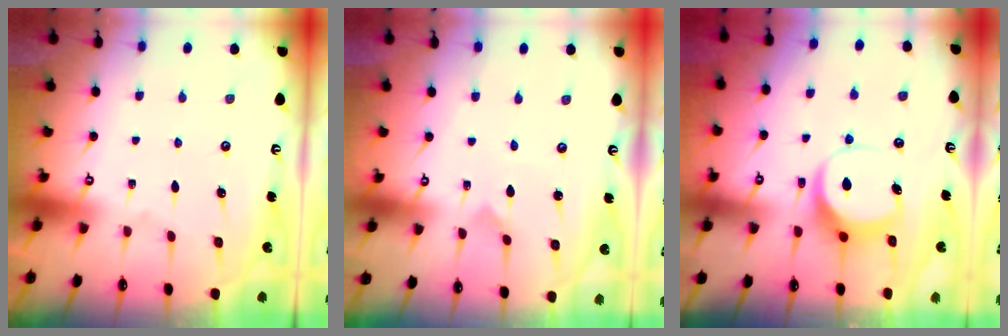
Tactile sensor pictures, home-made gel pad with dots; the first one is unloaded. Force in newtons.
{"total": 0.0}
{"total": 7.2, "press": 7.1, "slide": 0.6}